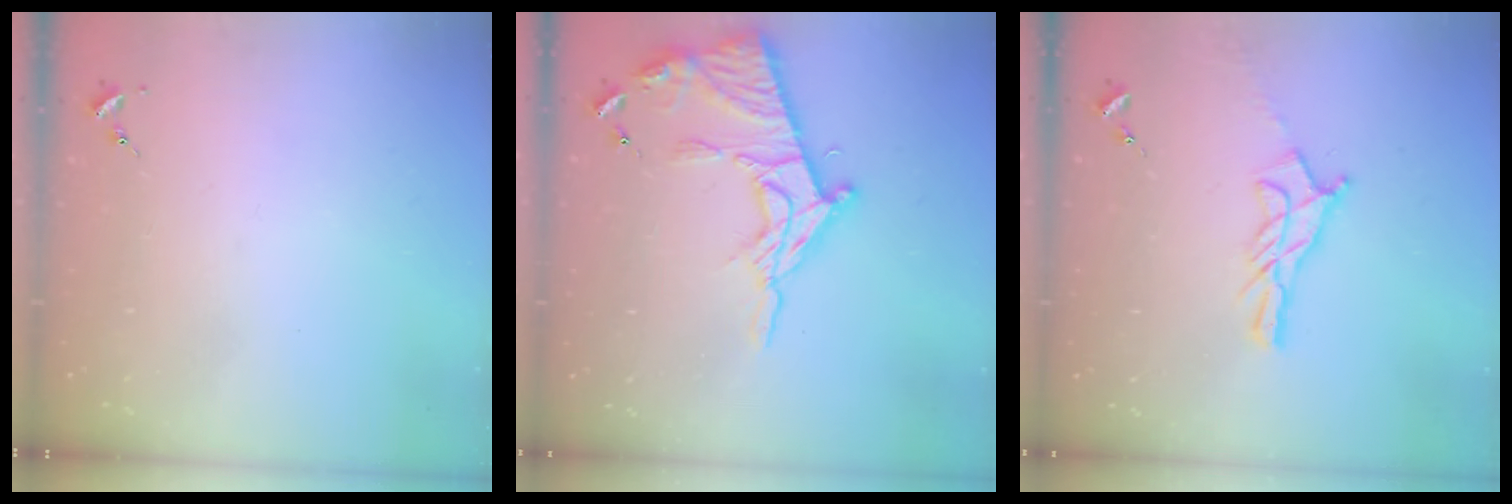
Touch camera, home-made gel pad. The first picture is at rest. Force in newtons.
{"total": 16.8, "press": 16.8, "slide": 1.3}
{"total": 11.2, "press": 11.1, "slide": 0.7}